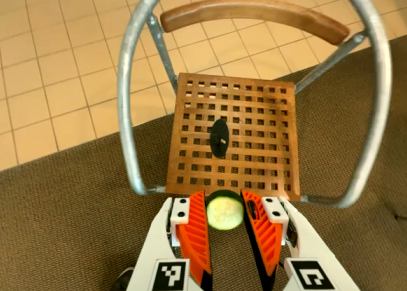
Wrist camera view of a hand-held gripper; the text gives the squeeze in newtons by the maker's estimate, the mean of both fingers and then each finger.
{"total": 6.6, "left": 6.5, "right": 6.7}